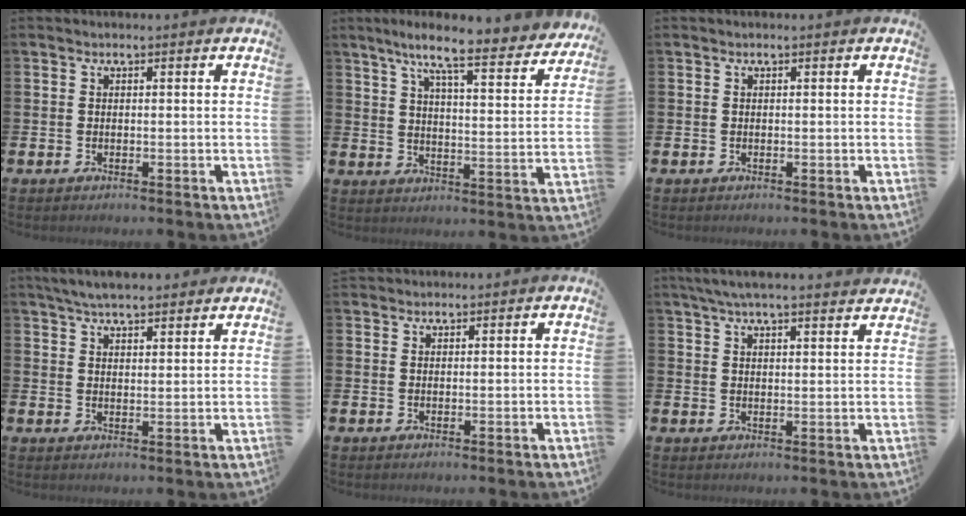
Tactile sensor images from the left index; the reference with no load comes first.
{"total": 9.0, "force": [7.6, 0.7, 4.8], "torque": [-0.099, -0.050, 0.124]}
{"total": 0.0}
{"total": 5.1, "force": [4.9, 0.7, 1.1], "torque": [-0.028, -0.017, 0.089]}
{"total": 1.4, "force": [1.4, 0.3, -0.2], "torque": [0.010, -0.003, 0.024]}
{"total": 5.5, "force": [5.2, 0.2, 1.8], "torque": [-0.054, -0.014, 0.096]}